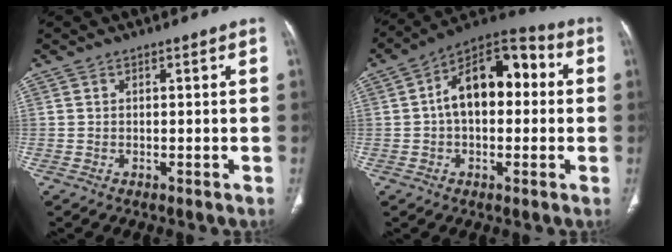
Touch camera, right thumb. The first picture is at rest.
{"total": 15.3, "force": [1.5, 8.9, 12.3], "torque": [-0.166, 0.046, 0.012]}